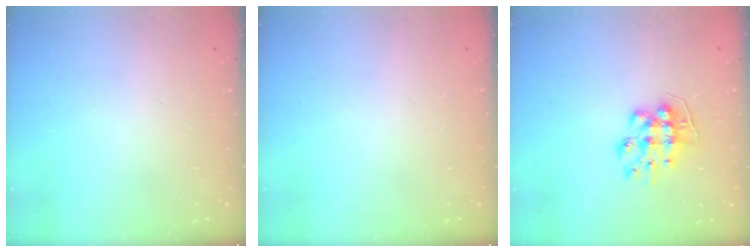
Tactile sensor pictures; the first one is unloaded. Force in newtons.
{"total": 0.0}
{"total": 8.8, "press": 8.7, "slide": 0.6}